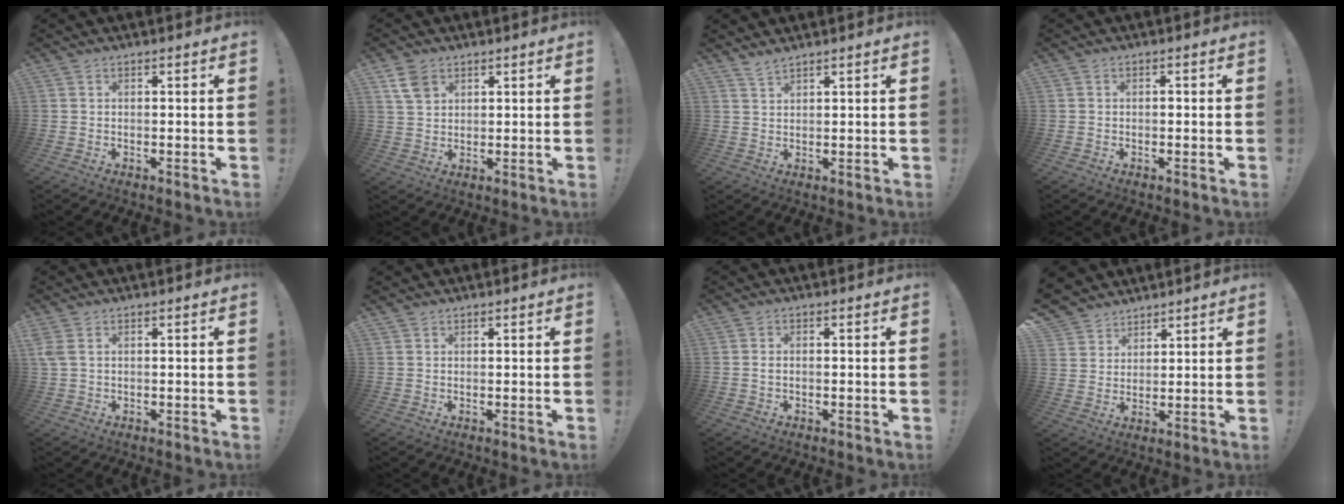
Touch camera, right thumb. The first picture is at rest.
{"total": 6.3, "force": [3.5, 4.3, 3.0], "torque": [-0.045, -0.010, 0.068]}
{"total": 2.5, "force": [2.3, 0.3, 0.9], "torque": [-0.013, -0.015, 0.041]}
{"total": 0.6, "force": [-0.4, 0.3, 0.2], "torque": [-0.007, 0.002, -0.008]}
{"total": 3.2, "force": [1.4, 1.6, 2.4], "torque": [-0.057, -0.003, 0.027]}
{"total": 1.1, "force": [0.9, 0.6, 0.0], "torque": [0.006, -0.005, 0.017]}
{"total": 0.7, "force": [0.0, 0.3, 0.6], "torque": [-0.014, 0.003, 0.000]}
{"total": 6.6, "force": [4.9, 4.4, 0.4], "torque": [-0.014, -0.042, 0.100]}